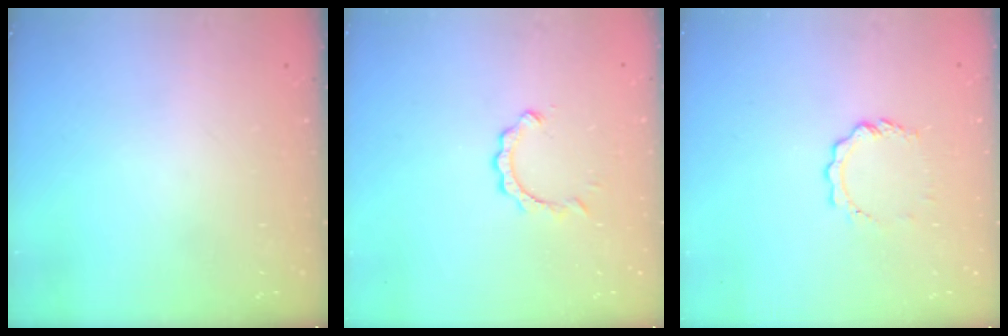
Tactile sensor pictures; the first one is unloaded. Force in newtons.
{"total": 2.8, "press": 2.8, "slide": 0.4}
{"total": 6.5, "press": 6.5, "slide": 0.6}